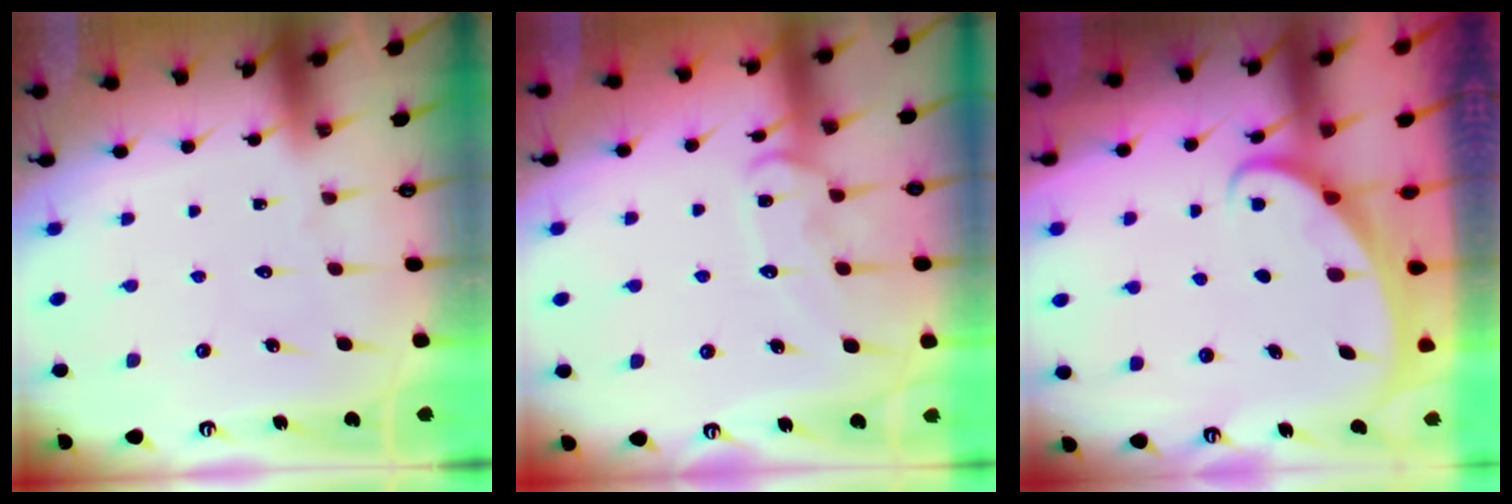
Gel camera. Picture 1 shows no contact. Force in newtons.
{"total": 12.3, "press": 12.3, "slide": 0.9}
{"total": 1.9, "press": 1.9, "slide": 0.2}